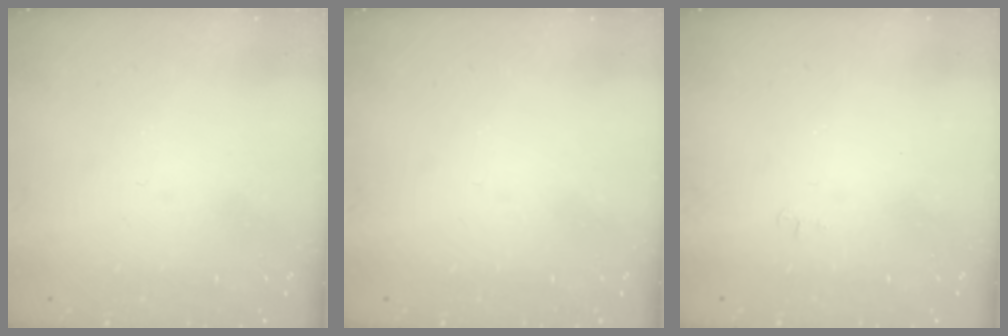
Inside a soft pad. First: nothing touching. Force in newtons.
{"total": 0.0}
{"total": 3.6, "press": 3.6, "slide": 0.4}